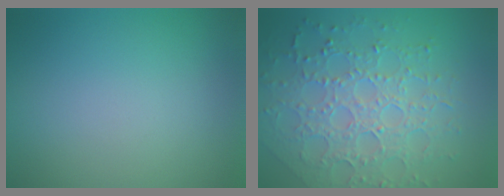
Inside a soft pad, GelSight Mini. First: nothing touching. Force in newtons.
{"total": 7.7, "press": 5.5, "slide": 5.4}